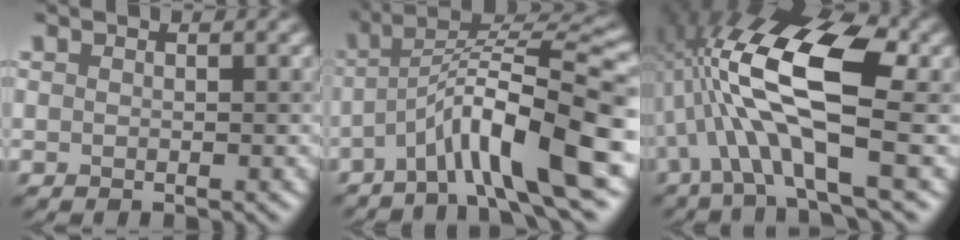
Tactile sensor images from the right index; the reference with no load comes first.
{"total": 10.1, "force": [-4.4, 1.8, 9.0], "torque": [-0.130, 0.020, -0.077]}
{"total": 11.3, "force": [0.4, 4.0, 10.5], "torque": [-0.197, 0.021, 0.003]}